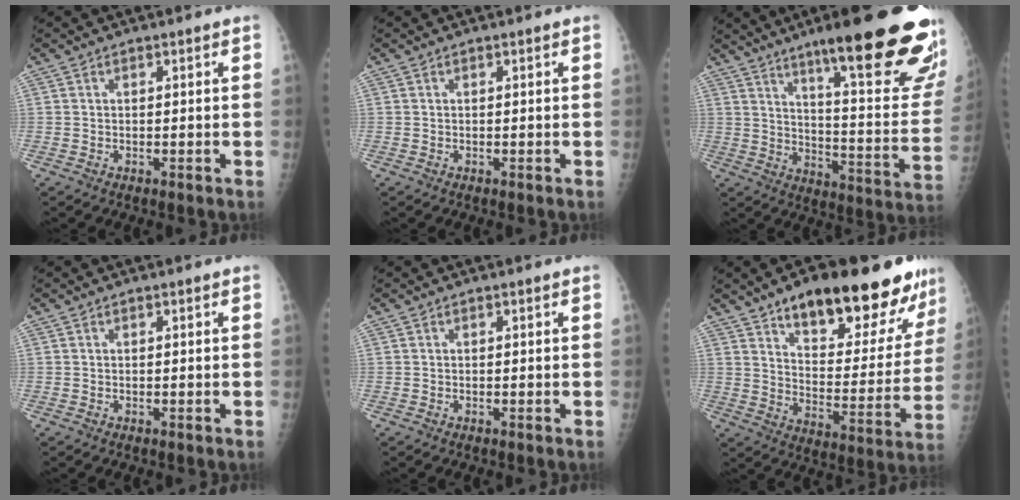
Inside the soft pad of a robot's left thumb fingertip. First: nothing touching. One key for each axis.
{"total": 0.0}
{"total": 29.5, "fx": 18.4, "fy": 4.7, "fz": 22.5, "tx": -0.241, "ty": -0.073, "tz": 0.263}
{"total": 0.0}
{"total": 0.0}
{"total": 25.2, "fx": 16.9, "fy": 8.9, "fz": 16.5, "tx": -0.184, "ty": -0.070, "tz": 0.248}